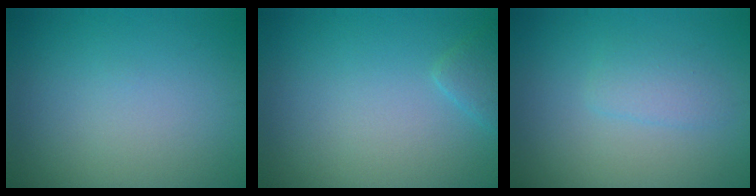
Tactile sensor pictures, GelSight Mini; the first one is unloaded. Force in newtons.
{"total": 1.5, "press": 1.5, "slide": 0.1}
{"total": 1.6, "press": 1.6, "slide": 0.1}